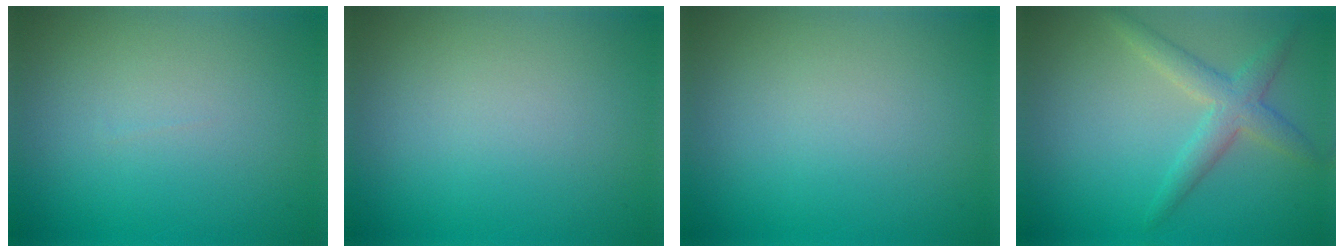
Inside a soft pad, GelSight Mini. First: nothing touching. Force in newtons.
{"total": 0.0}
{"total": 0.0}
{"total": 3.1, "press": 3.1, "slide": 0.0}